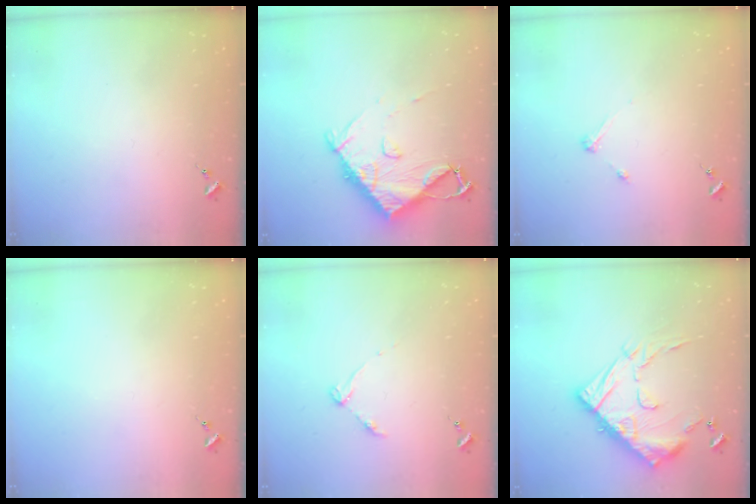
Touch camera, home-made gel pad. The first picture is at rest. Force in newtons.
{"total": 10.9, "press": 10.8, "slide": 1.4}
{"total": 3.2, "press": 3.2, "slide": 0.4}
{"total": 0.0}
{"total": 4.0, "press": 4.0, "slide": 0.5}
{"total": 20.3, "press": 20.3, "slide": 1.1}